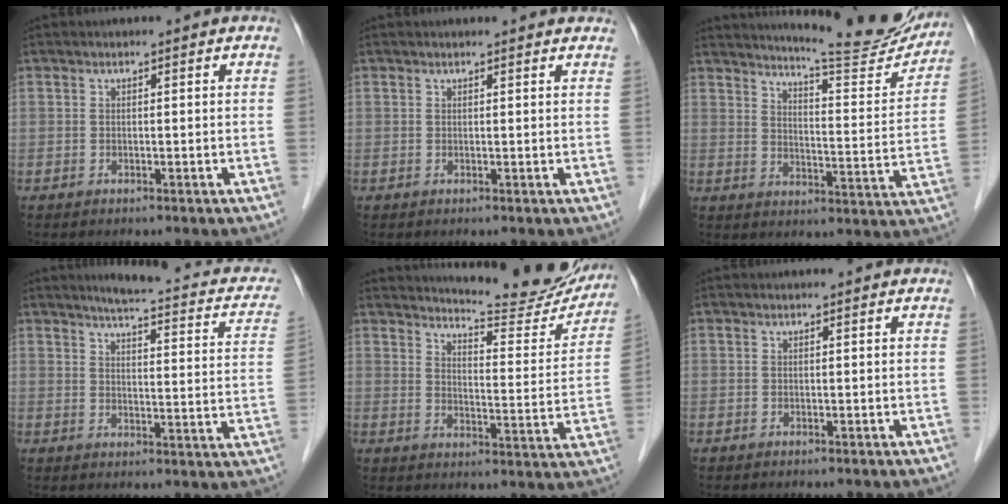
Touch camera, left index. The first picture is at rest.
{"total": 4.2, "force": [4.0, 0.5, 1.0], "torque": [-0.016, 0.011, 0.035]}
{"total": 17.9, "force": [16.8, 1.0, 6.2], "torque": [-0.089, -0.068, 0.209]}
{"total": 14.7, "force": [11.9, 3.2, 8.0], "torque": [-0.090, -0.005, 0.122]}
{"total": 15.7, "force": [15.1, 1.6, 4.0], "torque": [-0.050, -0.061, 0.180]}
{"total": 0.9, "force": [0.9, 0.0, 0.2], "torque": [-0.011, 0.006, 0.011]}